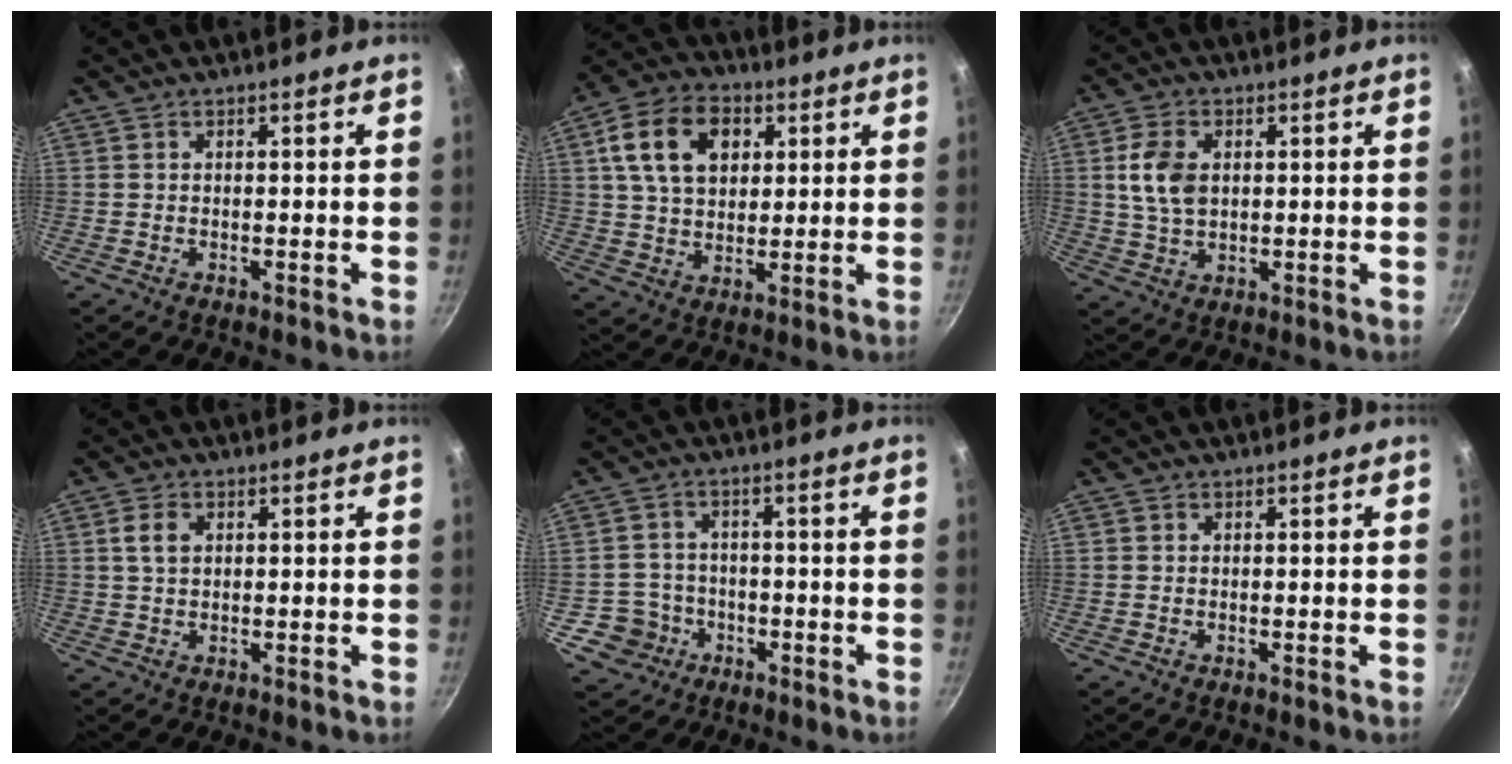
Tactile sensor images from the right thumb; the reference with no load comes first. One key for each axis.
{"total": 14.1, "fx": 4.5, "fy": 9.8, "fz": 9.0, "tx": -0.139, "ty": 0.004, "tz": 0.069}
{"total": 7.4, "fx": 1.4, "fy": 4.9, "fz": 5.4, "tx": -0.095, "ty": -0.001, "tz": 0.027}
{"total": 3.3, "fx": 0.9, "fy": 2.4, "fz": 2.2, "tx": -0.034, "ty": 0.004, "tz": 0.015}
{"total": 6.4, "fx": -2.4, "fy": 5.9, "fz": 0.6, "tx": 0.016, "ty": 0.031, "tz": -0.040}
{"total": 0.7, "fx": -0.2, "fy": 0.6, "fz": 0.1, "tx": 0.000, "ty": 0.001, "tz": -0.004}